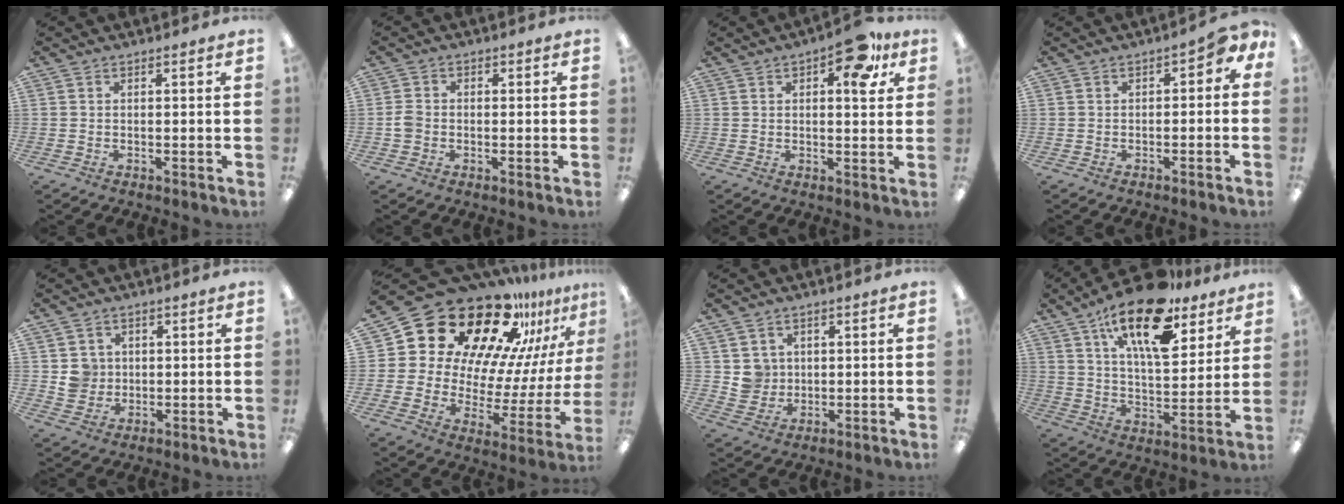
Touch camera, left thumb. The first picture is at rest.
{"total": 3.1, "force": [-0.6, 2.7, 1.5], "torque": [-0.017, 0.005, -0.013]}
{"total": 12.8, "force": [6.0, 6.1, 9.6], "torque": [-0.110, -0.020, 0.092]}
{"total": 2.7, "force": [-0.9, 1.8, 1.9], "torque": [-0.028, 0.008, -0.019]}
{"total": 5.6, "force": [0.7, 5.5, 0.9], "torque": [-0.007, 0.004, 0.013]}
{"total": 26.3, "force": [19.9, 13.0, 11.2], "torque": [-0.185, -0.147, 0.361]}
{"total": 5.4, "force": [1.7, 5.1, 0.2], "torque": [-0.001, -0.002, 0.031]}
{"total": 21.4, "force": [13.4, 8.8, 14.1], "torque": [-0.232, -0.069, 0.225]}